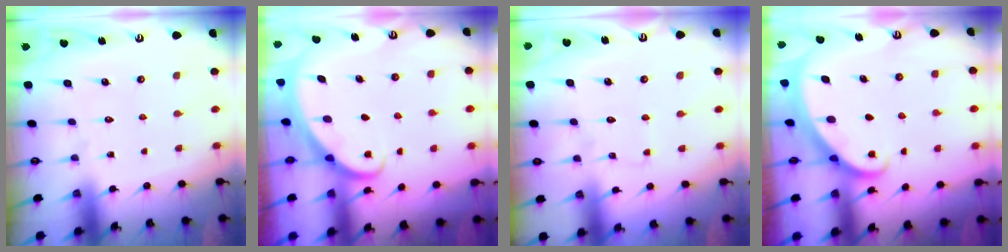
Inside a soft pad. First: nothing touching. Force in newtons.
{"total": 2.3, "press": 2.3, "slide": 0.1}
{"total": 3.2, "press": 3.1, "slide": 0.3}
{"total": 1.8, "press": 1.8, "slide": 0.1}